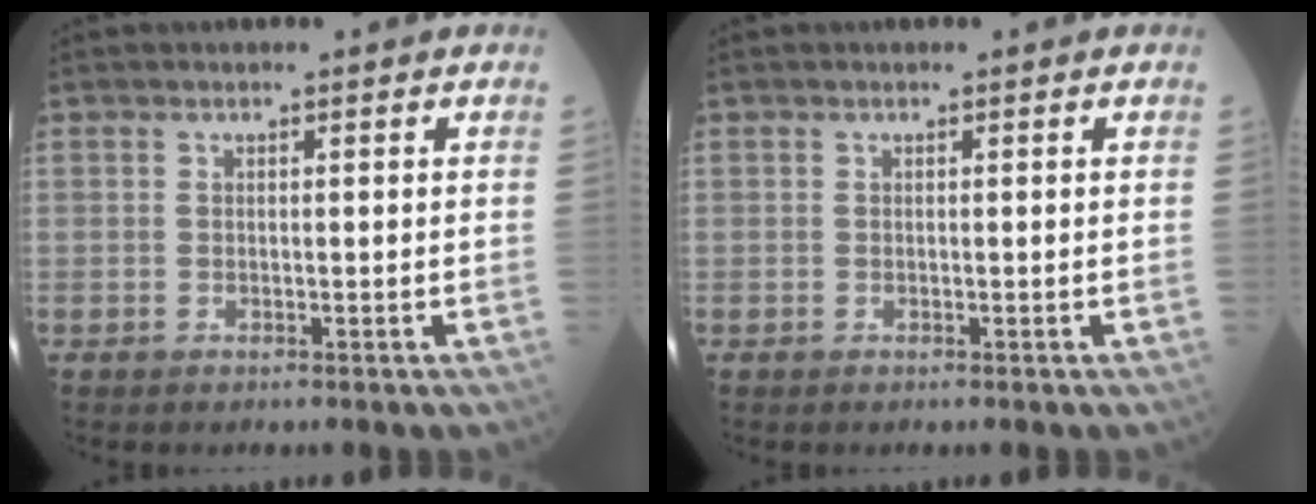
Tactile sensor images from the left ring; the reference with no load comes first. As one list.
[{"total": 0.0}]